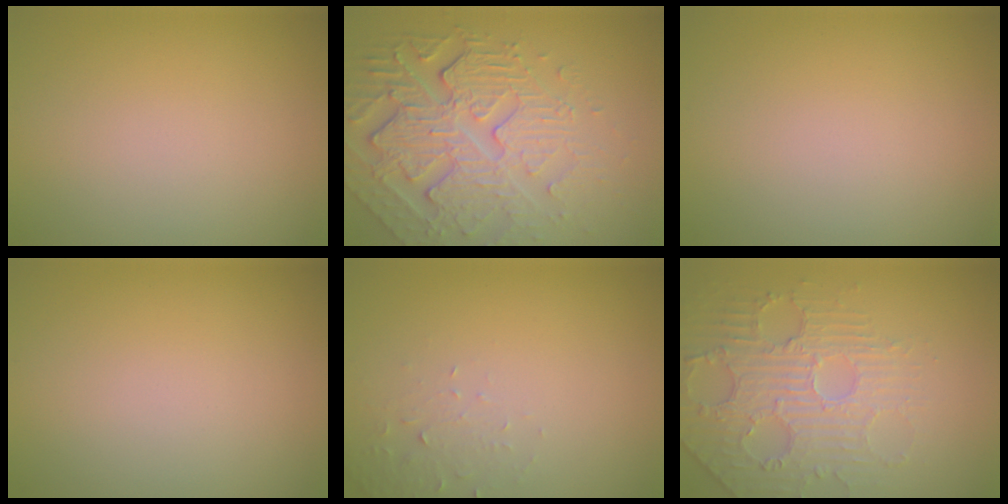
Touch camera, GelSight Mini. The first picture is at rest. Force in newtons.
{"total": 7.6, "press": 5.4, "slide": 5.3}
{"total": 0.0}
{"total": 0.0}
{"total": 1.6, "press": 1.6, "slide": 0.4}
{"total": 4.8, "press": 3.8, "slide": 3.0}